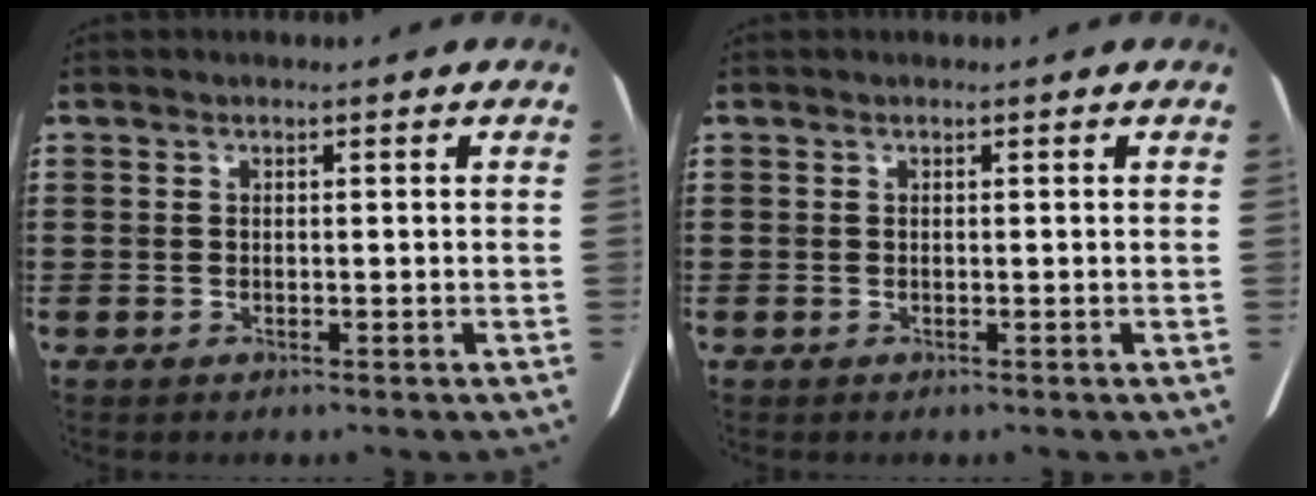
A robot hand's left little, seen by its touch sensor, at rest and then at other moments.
{"total": 0.0}